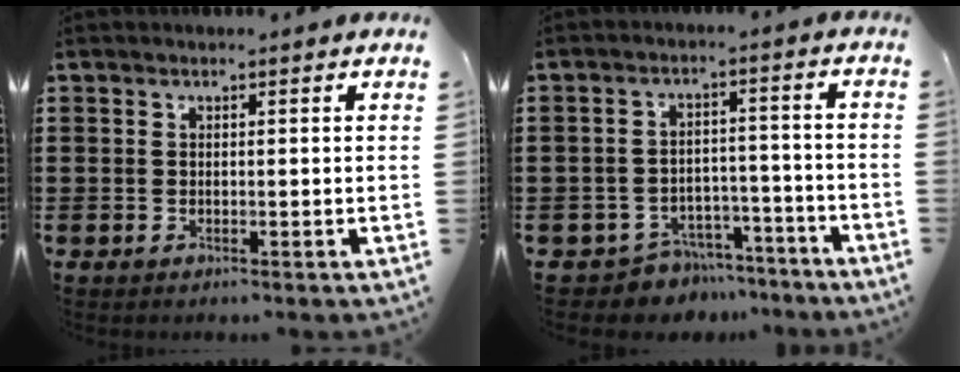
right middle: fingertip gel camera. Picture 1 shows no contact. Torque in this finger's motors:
{"motor_torque": [-0.11, -0.14, 0.03, 0.00]}